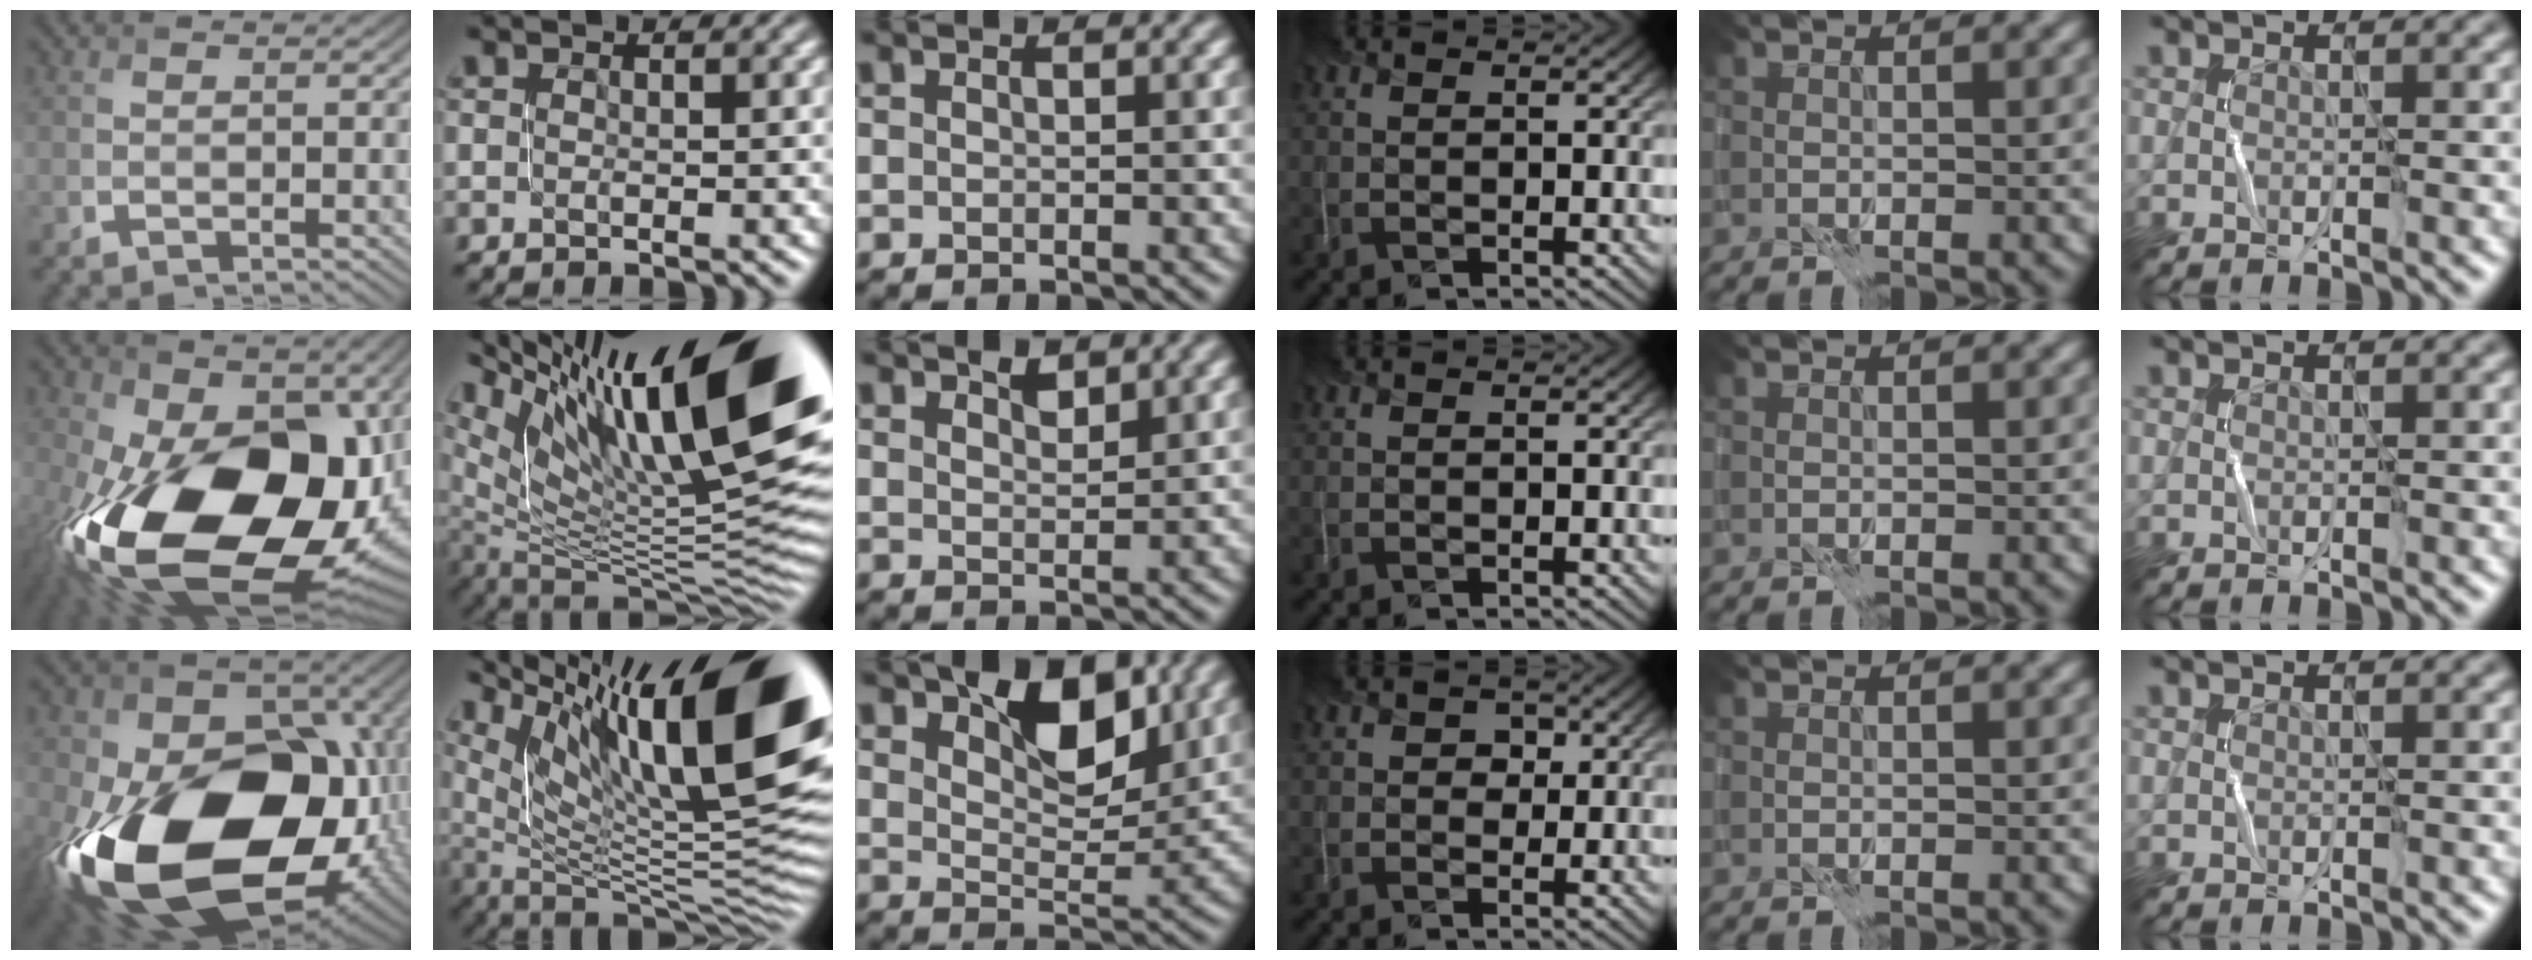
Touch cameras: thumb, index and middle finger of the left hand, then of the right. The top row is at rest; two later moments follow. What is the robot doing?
{"motion": "close", "object": "stapler"}